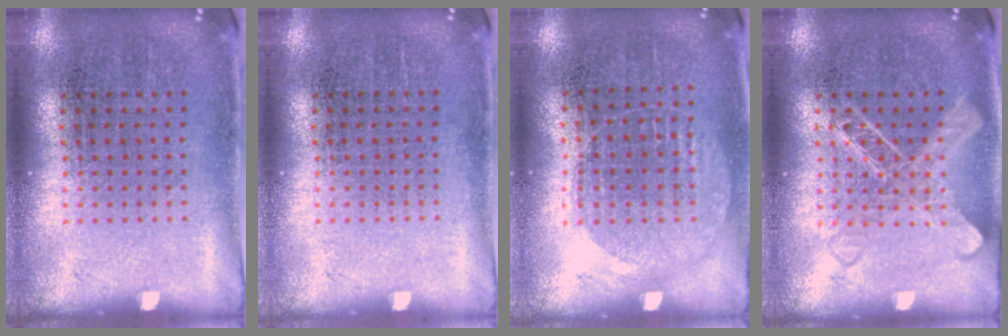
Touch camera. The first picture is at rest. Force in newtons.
{"total": 0.0}
{"total": 1.0, "press": 0.9, "slide": 0.4}
{"total": 2.3, "press": 2.3, "slide": 0.4}